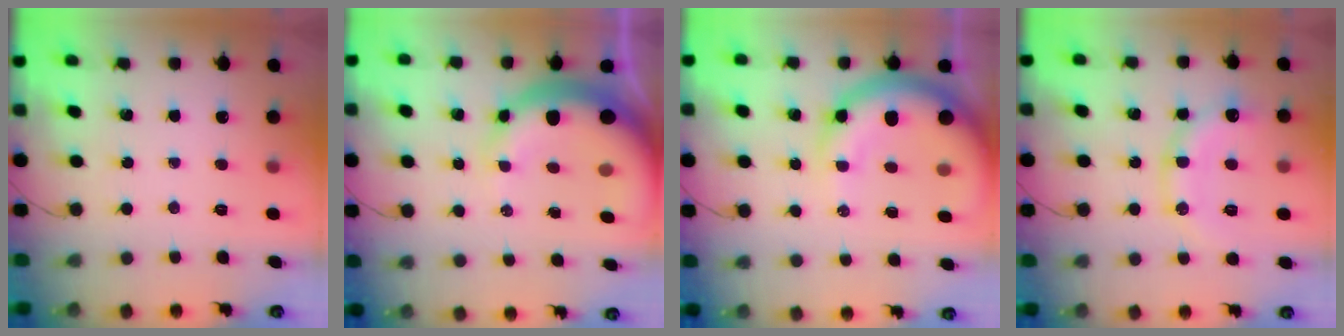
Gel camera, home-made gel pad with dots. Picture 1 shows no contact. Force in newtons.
{"total": 14.1, "press": 13.8, "slide": 3.1}
{"total": 13.6, "press": 13.1, "slide": 3.5}
{"total": 11.1, "press": 11.0, "slide": 1.4}